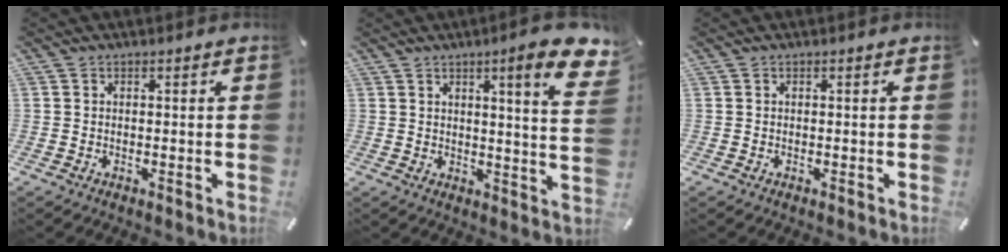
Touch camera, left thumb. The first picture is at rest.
{"total": 11.8, "force": [6.3, 1.7, 9.9], "torque": [-0.140, -0.035, 0.094]}
{"total": 0.0}